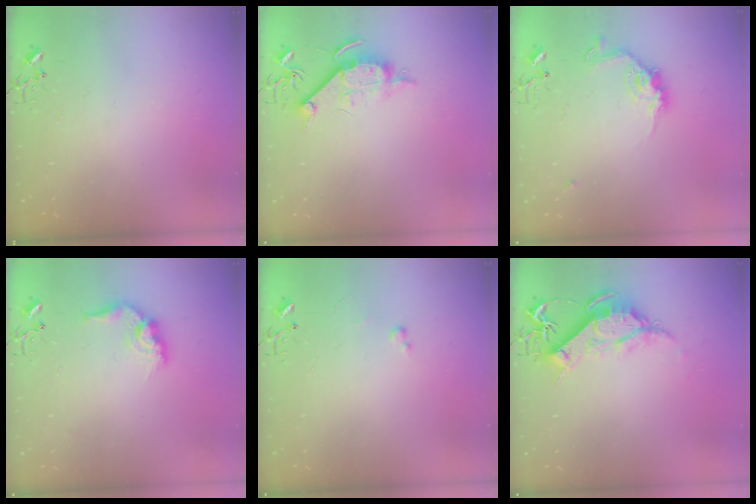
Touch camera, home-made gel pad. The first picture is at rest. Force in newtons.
{"total": 9.3, "press": 9.2, "slide": 1.1}
{"total": 10.9, "press": 10.9, "slide": 0.5}
{"total": 12.4, "press": 12.4, "slide": 0.6}
{"total": 2.6, "press": 2.6, "slide": 0.4}
{"total": 12.5, "press": 12.4, "slide": 1.3}